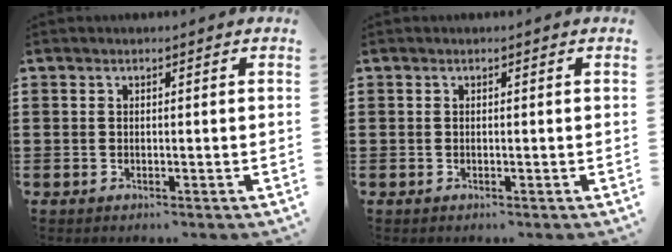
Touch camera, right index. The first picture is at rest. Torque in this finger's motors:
{"motor_torque": [1.85, 0.28, 0.01, -0.01]}